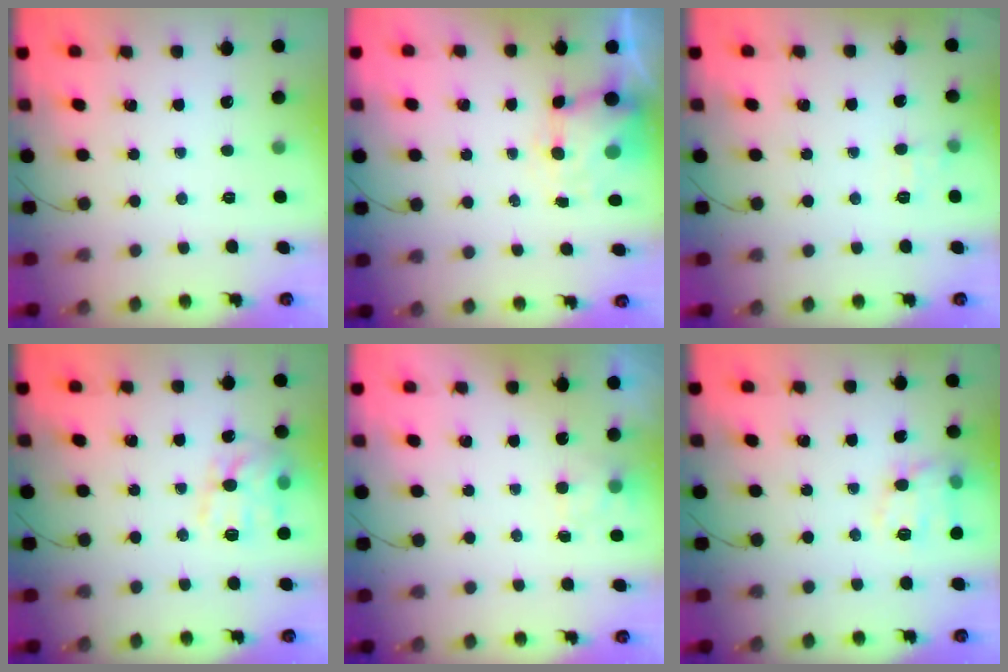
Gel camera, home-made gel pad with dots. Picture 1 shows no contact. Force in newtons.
{"total": 5.7, "press": 5.6, "slide": 0.9}
{"total": 5.8, "press": 5.6, "slide": 1.8}
{"total": 12.9, "press": 12.9, "slide": 0.2}
{"total": 2.4, "press": 2.0, "slide": 1.4}
{"total": 11.8, "press": 11.8, "slide": 0.2}